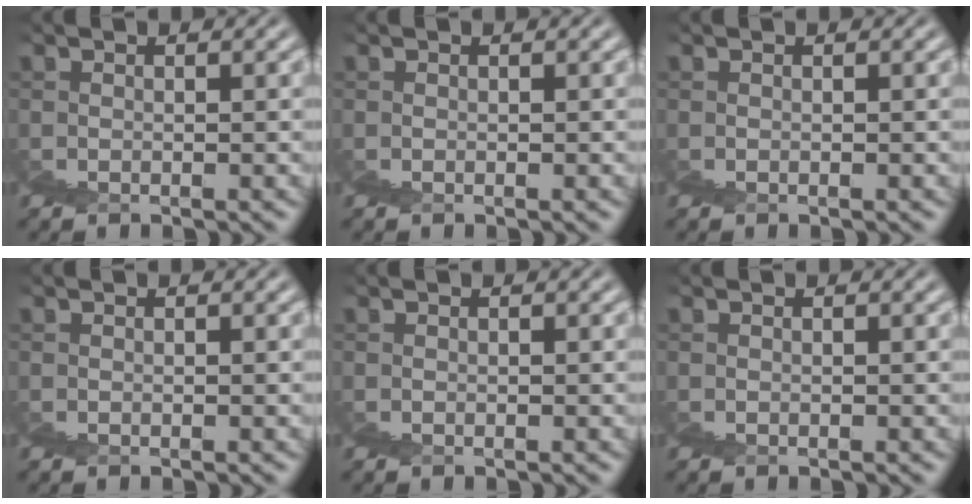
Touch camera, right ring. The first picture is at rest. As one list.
[{"total": 0.0}, {"total": 0.0}, {"total": 0.0}, {"total": 0.0}, {"total": 0.0}]